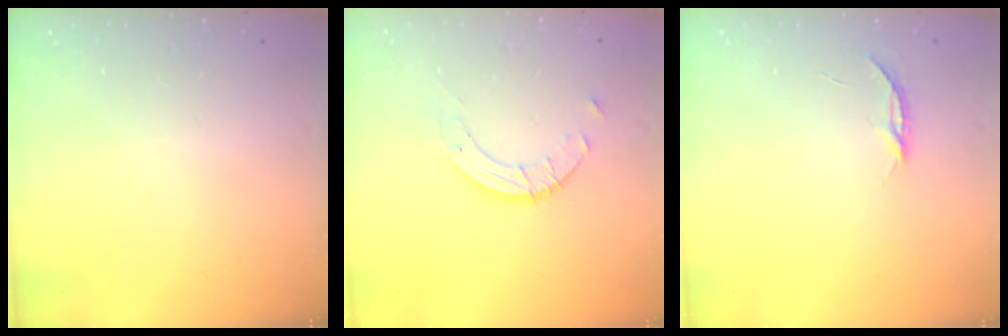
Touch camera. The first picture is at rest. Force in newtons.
{"total": 5.1, "press": 5.1, "slide": 0.3}
{"total": 3.6, "press": 3.6, "slide": 0.5}